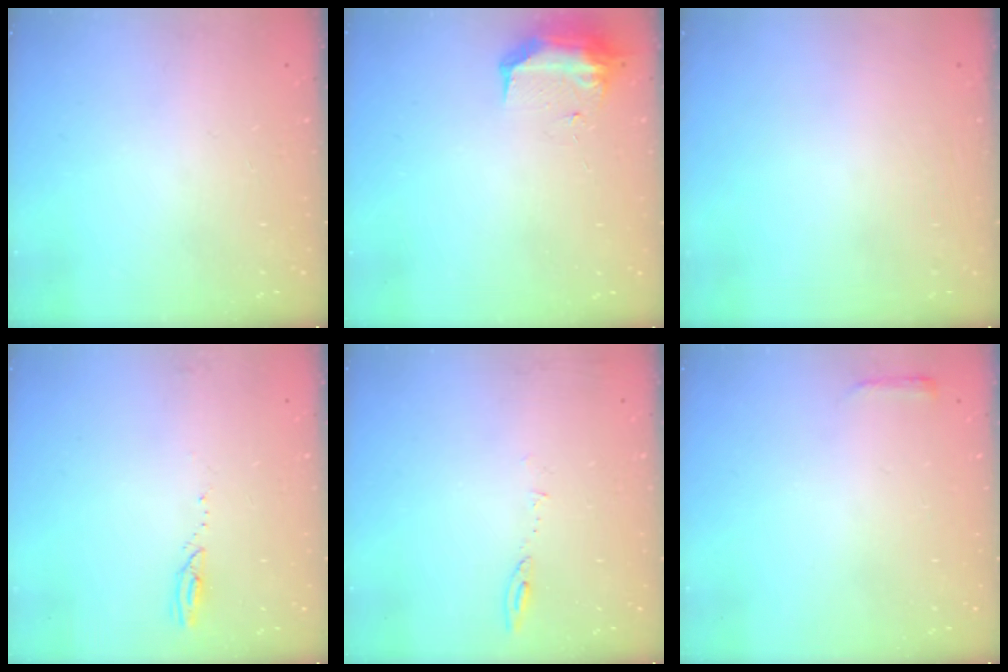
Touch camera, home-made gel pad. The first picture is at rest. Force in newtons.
{"total": 8.7, "press": 8.6, "slide": 0.6}
{"total": 0.0}
{"total": 2.3, "press": 2.3, "slide": 0.3}
{"total": 5.7, "press": 5.7, "slide": 0.7}
{"total": 2.4, "press": 2.3, "slide": 0.6}